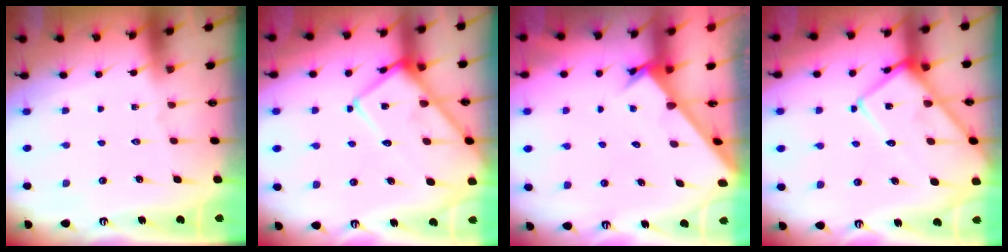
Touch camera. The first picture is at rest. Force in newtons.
{"total": 15.7, "press": 15.6, "slide": 1.5}
{"total": 2.5, "press": 2.5, "slide": 0.3}
{"total": 15.7, "press": 15.6, "slide": 1.5}